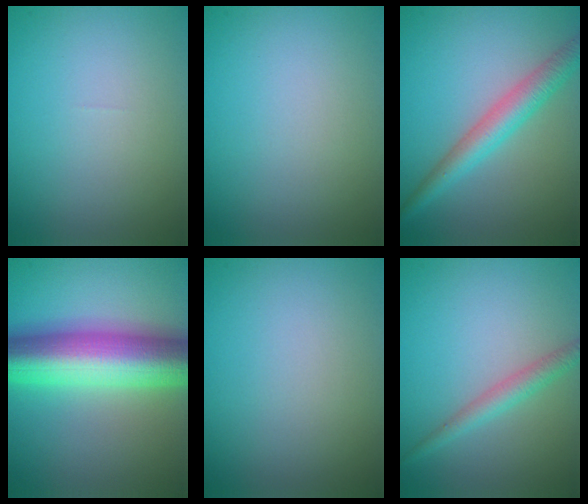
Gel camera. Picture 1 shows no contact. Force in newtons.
{"total": 0.0}
{"total": 3.9, "press": 3.9, "slide": 0.1}
{"total": 12.2, "press": 12.2, "slide": 0.1}
{"total": 0.0}
{"total": 2.1, "press": 2.1, "slide": 0.1}